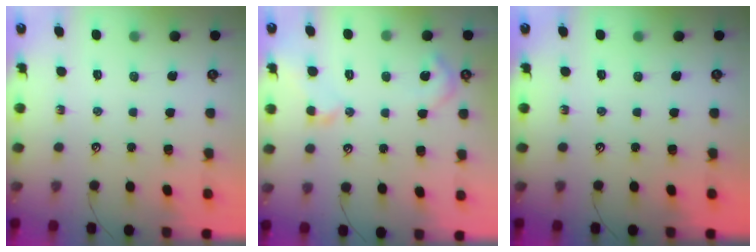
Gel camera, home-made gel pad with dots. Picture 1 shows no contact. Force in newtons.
{"total": 4.2, "press": 4.1, "slide": 0.9}
{"total": 0.0}